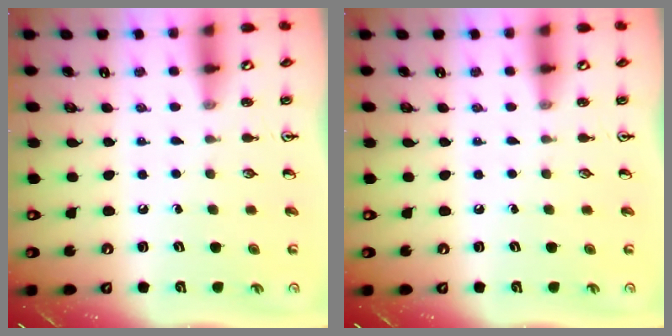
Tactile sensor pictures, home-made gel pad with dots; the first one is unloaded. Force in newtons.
{"total": 0.0}